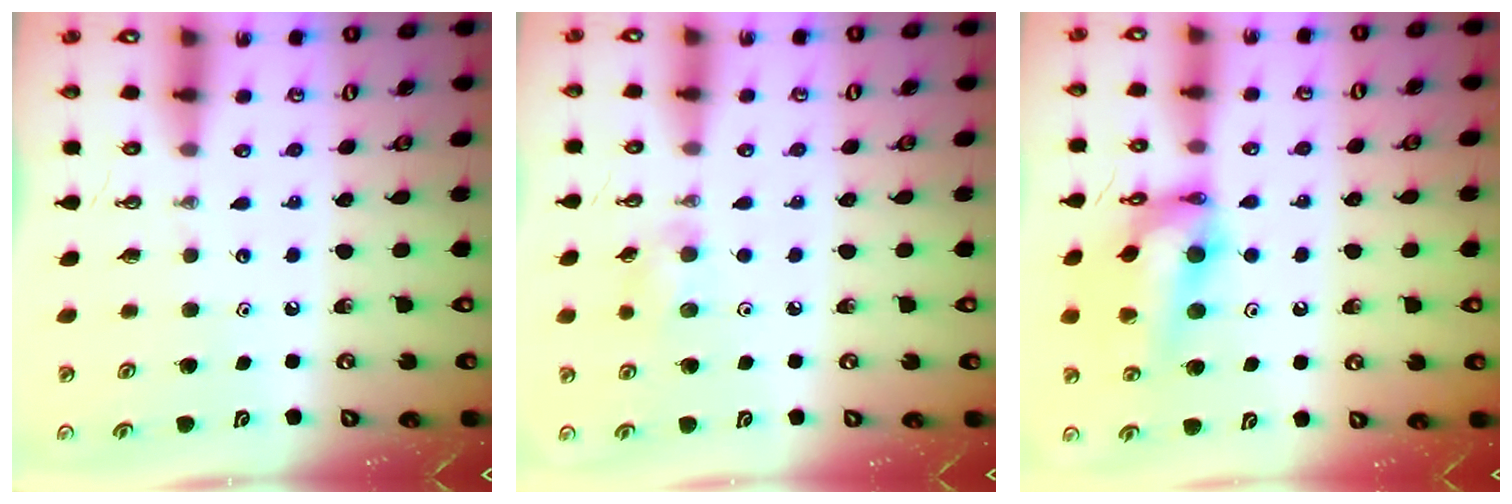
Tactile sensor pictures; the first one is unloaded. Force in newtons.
{"total": 5.0, "press": 4.9, "slide": 1.4}
{"total": 18.0, "press": 17.2, "slide": 5.4}